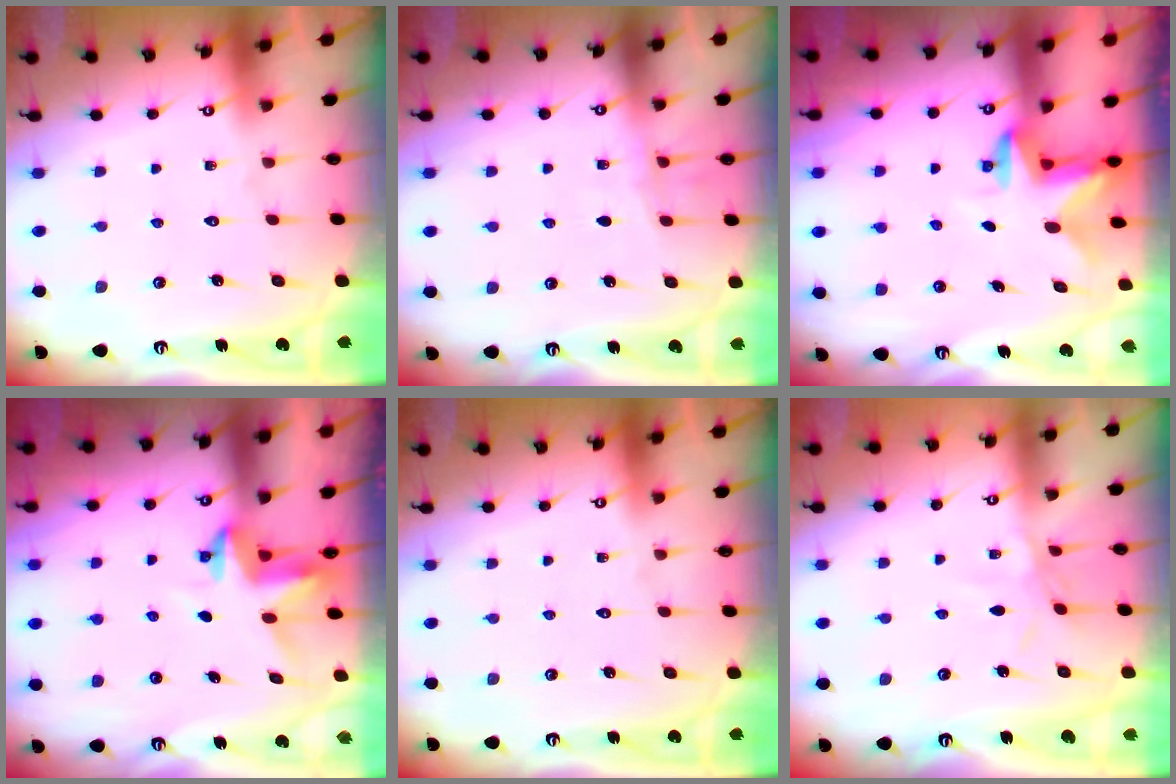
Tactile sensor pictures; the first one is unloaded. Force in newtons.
{"total": 6.1, "press": 6.1, "slide": 0.5}
{"total": 2.8, "press": 2.8, "slide": 0.5}
{"total": 3.9, "press": 3.8, "slide": 0.3}
{"total": 0.0}
{"total": 5.3, "press": 5.3, "slide": 0.4}